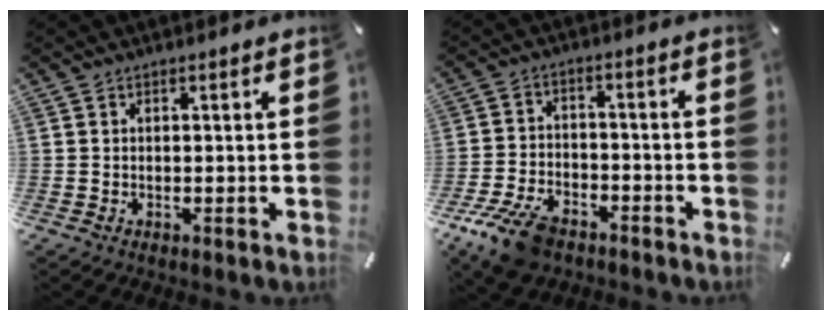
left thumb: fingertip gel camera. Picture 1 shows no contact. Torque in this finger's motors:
{"motor_torque": [0.29, 1.74, 0.84, 0.78, 0.35]}